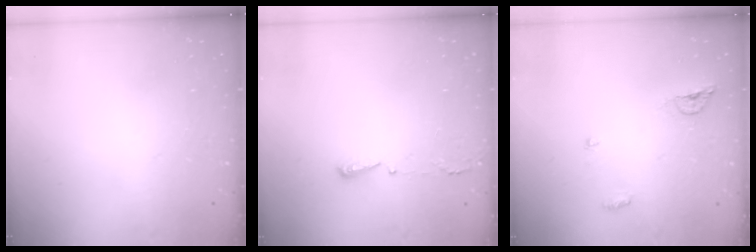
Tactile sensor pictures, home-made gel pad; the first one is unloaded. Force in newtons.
{"total": 2.9, "press": 2.8, "slide": 0.6}
{"total": 5.9, "press": 5.8, "slide": 1.0}